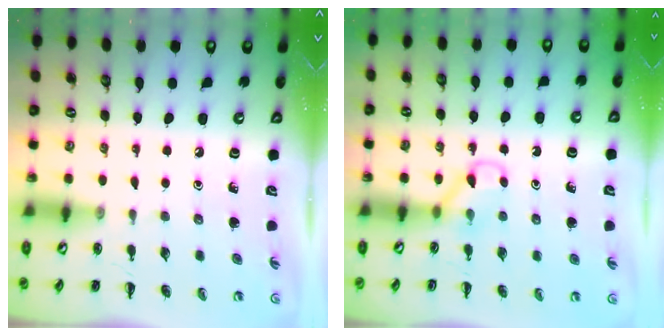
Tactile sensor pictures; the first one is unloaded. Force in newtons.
{"total": 4.0, "press": 3.8, "slide": 1.2}